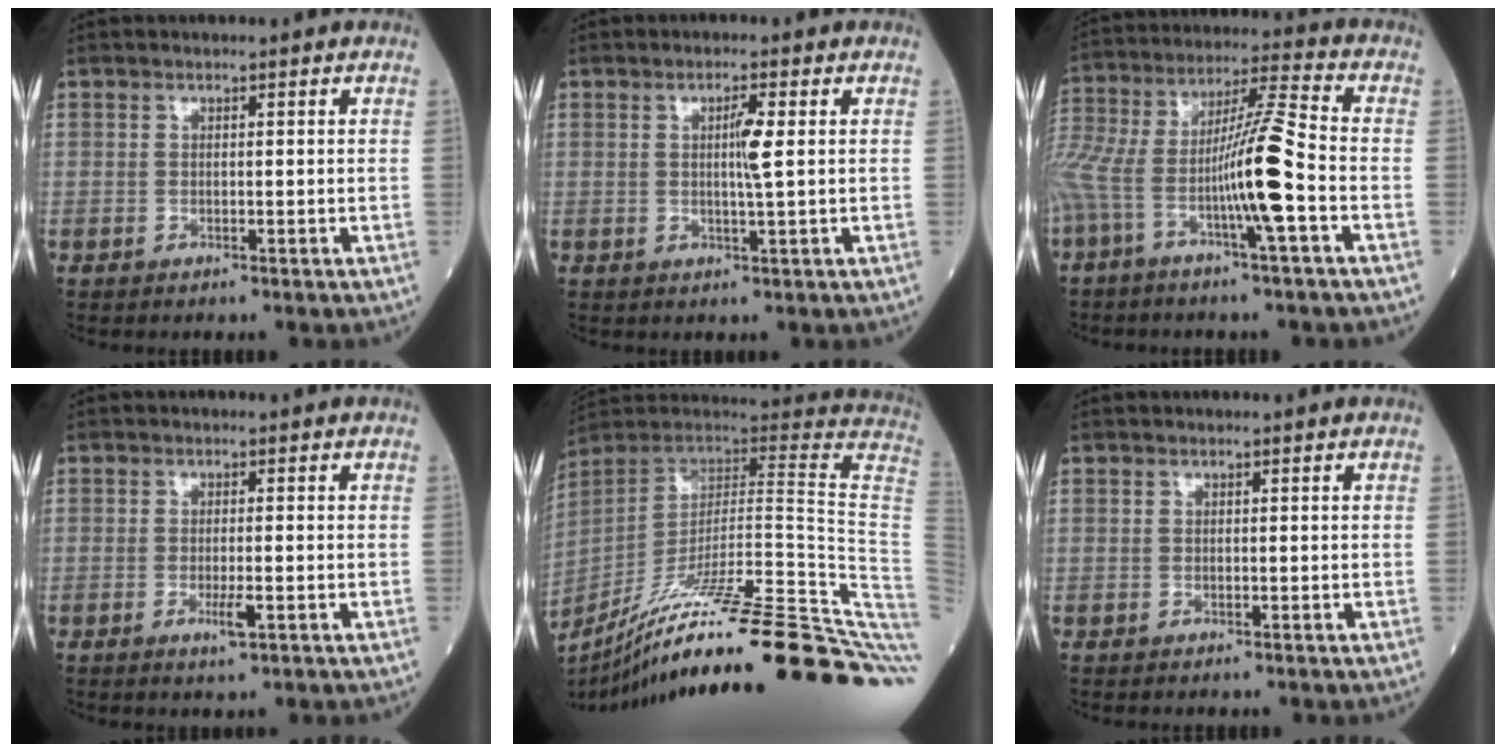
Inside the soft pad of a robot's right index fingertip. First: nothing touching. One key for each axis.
{"total": 3.1, "fx": 0.5, "fy": -0.3, "fz": 3.1, "tx": -0.055, "ty": -0.003, "tz": 0.007}
{"total": 14.6, "fx": -5.6, "fy": -0.1, "fz": 13.5, "tx": -0.272, "ty": 0.015, "tz": -0.109}
{"total": 2.7, "fx": -1.0, "fy": 0.3, "fz": 2.5, "tx": -0.045, "ty": -0.004, "tz": -0.017}
{"total": 38.0, "fx": -27.1, "fy": -0.9, "fz": 26.6, "tx": -0.242, "ty": -0.052, "tz": -0.393}
{"total": 0.0}